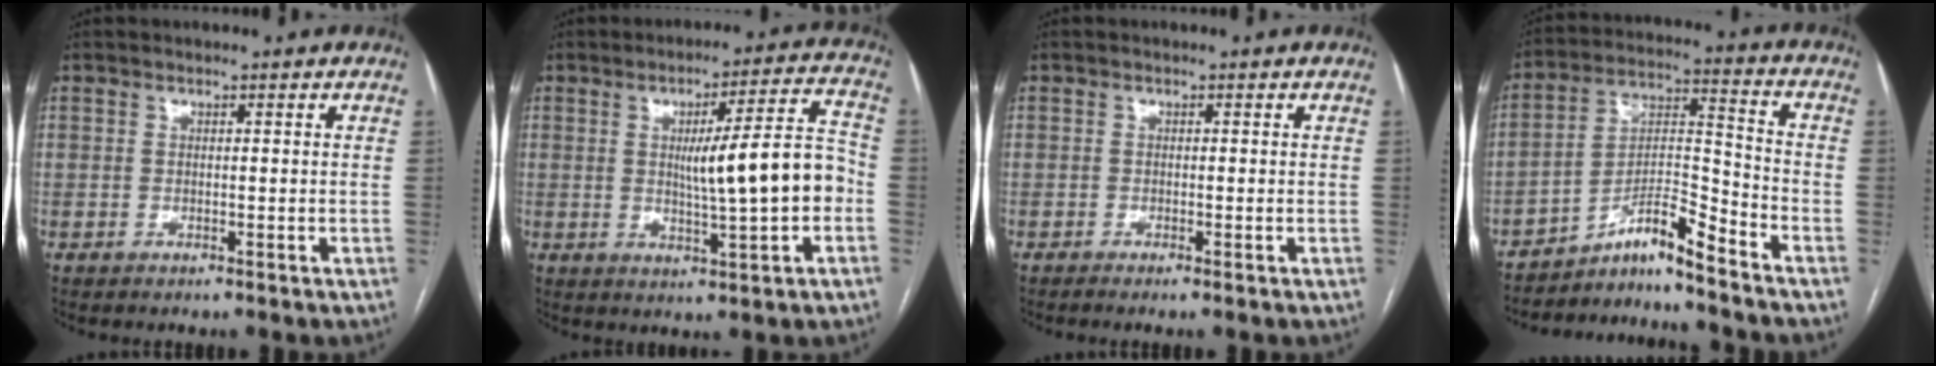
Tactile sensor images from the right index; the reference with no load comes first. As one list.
[{"total": 11.3, "force": [-1.0, 0.8, 11.3], "torque": [-0.166, 0.016, -0.011]}, {"total": 0.9, "force": [-0.5, -0.1, 0.7], "torque": [-0.014, -0.001, -0.010]}, {"total": 8.9, "force": [-7.5, -0.4, 4.7], "torque": [-0.090, 0.011, -0.130]}]